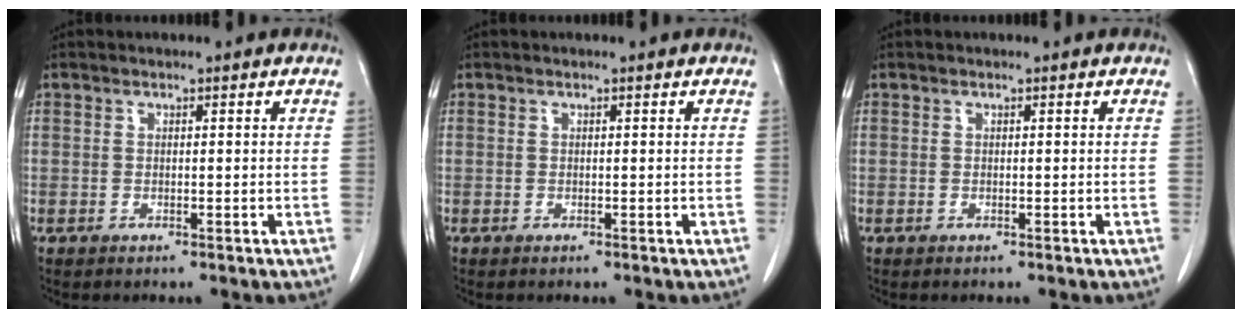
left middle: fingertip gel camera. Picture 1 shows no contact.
{"total": 0.0}
{"total": 0.0}